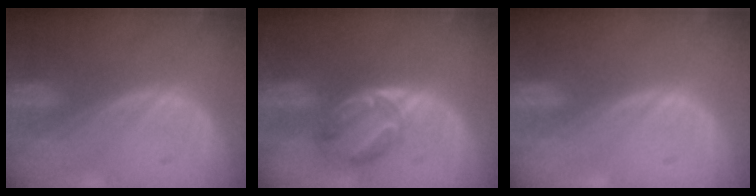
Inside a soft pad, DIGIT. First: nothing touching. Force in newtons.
{"total": 5.8, "press": 5.5, "slide": 1.7}
{"total": 0.0}